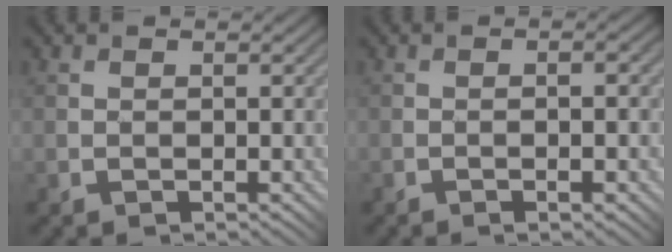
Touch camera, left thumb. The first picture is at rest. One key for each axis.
{"total": 4.4, "fx": -1.5, "fy": 0.8, "fz": 4.0, "tx": -0.050, "ty": 0.002, "tz": -0.015}